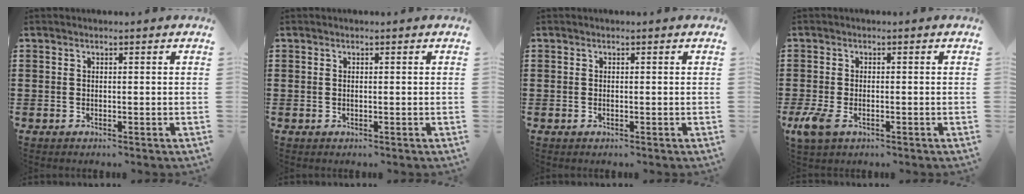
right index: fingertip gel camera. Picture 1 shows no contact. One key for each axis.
{"total": 0.0}
{"total": 0.0}
{"total": 3.5, "fx": -1.5, "fy": 1.6, "fz": 2.7, "tx": -0.076, "ty": -0.009, "tz": -0.034}